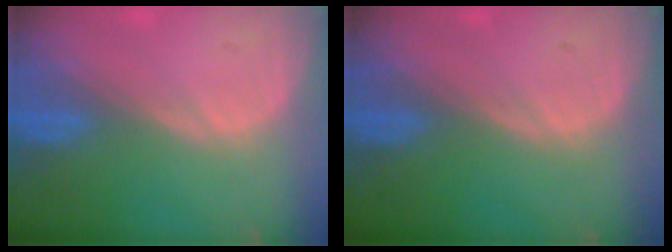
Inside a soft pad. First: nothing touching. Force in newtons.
{"total": 0.0}